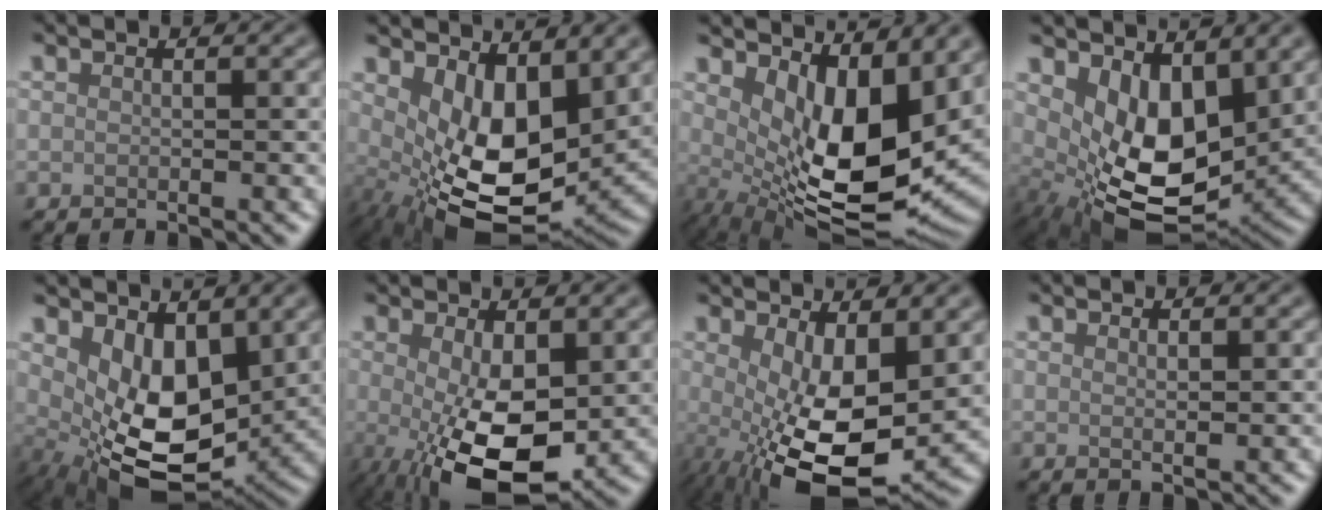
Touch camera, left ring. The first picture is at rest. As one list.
[{"total": 9.5, "force": [1.3, 5.1, 7.9], "torque": [-0.144, -0.030, 0.034]}, {"total": 11.2, "force": [1.8, 5.2, 9.7], "torque": [-0.163, -0.033, 0.044]}, {"total": 8.6, "force": [1.8, 4.9, 6.8], "torque": [-0.125, -0.027, 0.040]}, {"total": 7.7, "force": [1.4, 4.5, 6.1], "torque": [-0.115, -0.028, 0.036]}, {"total": 8.8, "force": [-1.2, 3.9, 7.8], "torque": [-0.155, -0.019, -0.014]}, {"total": 10.1, "force": [-1.0, 4.4, 9.1], "torque": [-0.169, -0.023, -0.003]}, {"total": 0.8, "force": [0.5, 0.1, 0.5], "torque": [-0.009, -0.002, 0.010]}]